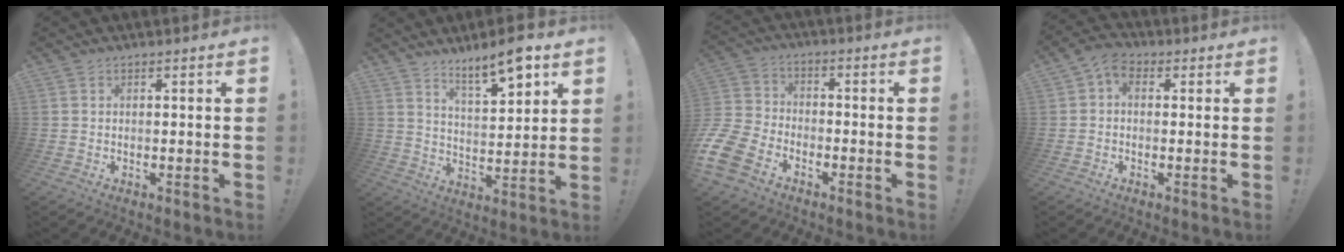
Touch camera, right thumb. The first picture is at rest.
{"total": 10.6, "force": [7.9, 2.3, 6.7], "torque": [-0.098, -0.050, 0.133]}
{"total": 11.3, "force": [-7.3, 7.2, 4.7], "torque": [-0.109, 0.048, -0.134]}
{"total": 4.0, "force": [0.1, 3.0, 2.7], "torque": [-0.048, 0.008, 0.005]}